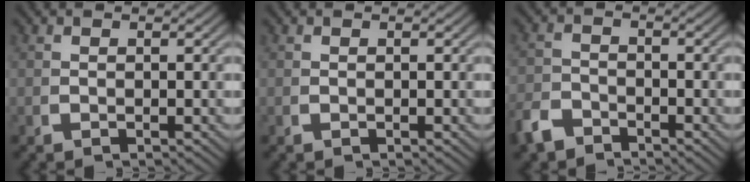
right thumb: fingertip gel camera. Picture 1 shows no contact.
{"total": 0.0}
{"total": 2.8, "force": [-2.6, 1.0, 0.3], "torque": [0.001, -0.009, -0.046]}